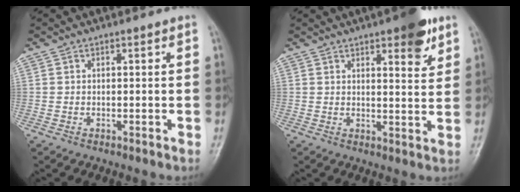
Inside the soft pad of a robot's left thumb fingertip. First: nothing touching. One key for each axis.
{"total": 8.0, "fx": 4.8, "fy": 2.3, "fz": 6.0, "tx": -0.065, "ty": -0.024, "tz": 0.061}